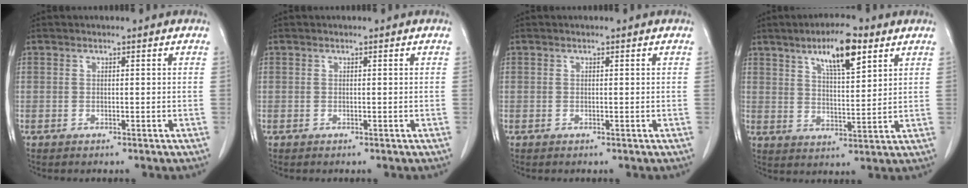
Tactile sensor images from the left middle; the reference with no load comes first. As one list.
[{"total": 0.0}, {"total": 0.0}, {"total": 9.6, "force": [5.6, 2.1, 7.5], "torque": [-0.129, 0.004, 0.093]}]